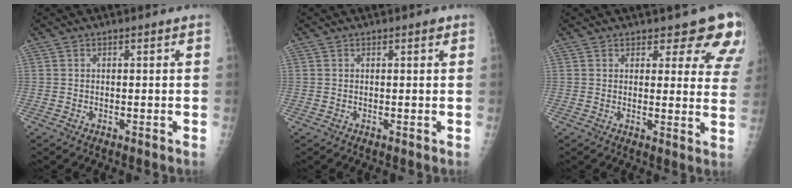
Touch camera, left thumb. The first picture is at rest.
{"total": 1.2, "force": [0.8, 0.3, 0.8], "torque": [-0.012, -0.003, 0.009]}
{"total": 10.7, "force": [8.8, 4.3, 4.3], "torque": [0.004, -0.051, 0.076]}